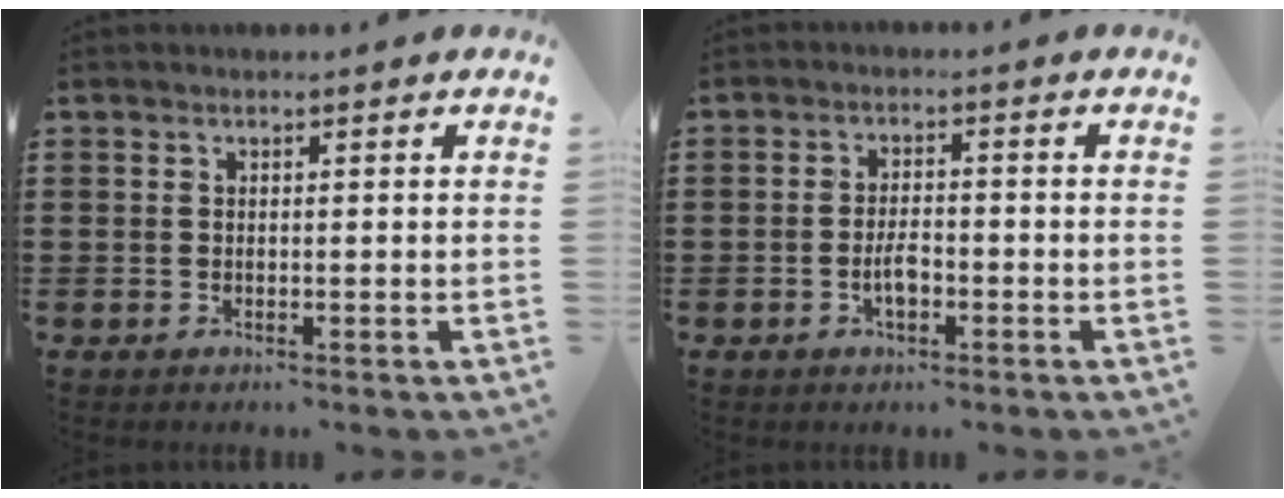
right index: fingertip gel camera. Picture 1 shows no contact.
{"total": 3.4, "force": [-1.3, 1.2, 3.0], "torque": [-0.069, -0.004, -0.026]}